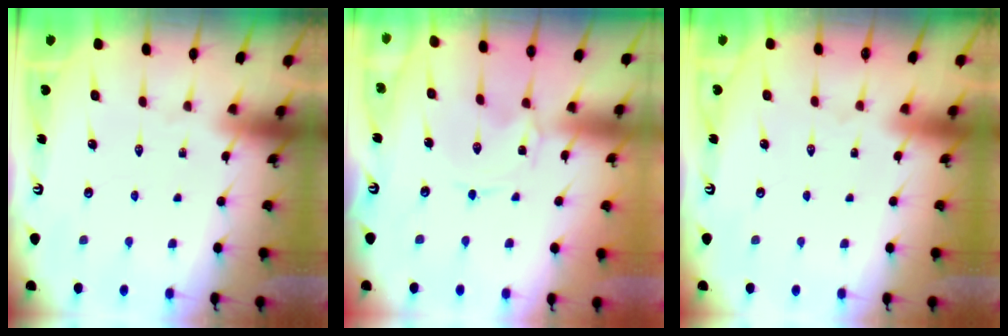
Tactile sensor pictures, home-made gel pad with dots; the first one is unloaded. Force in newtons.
{"total": 0.0}
{"total": 1.6, "press": 1.6, "slide": 0.1}